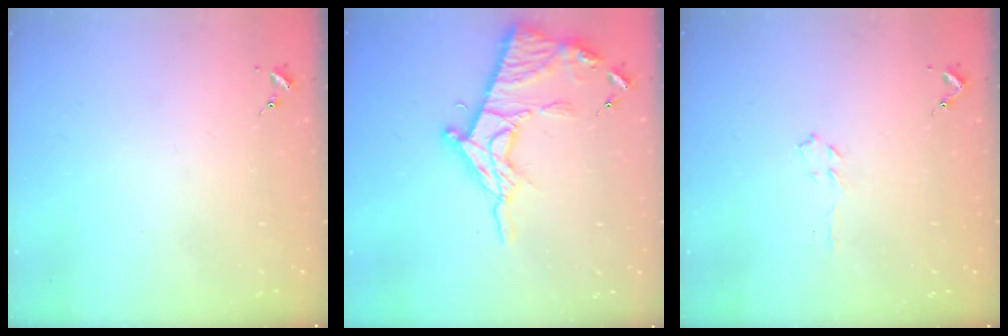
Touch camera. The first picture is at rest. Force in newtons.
{"total": 16.8, "press": 16.8, "slide": 1.3}
{"total": 3.5, "press": 3.4, "slide": 0.5}